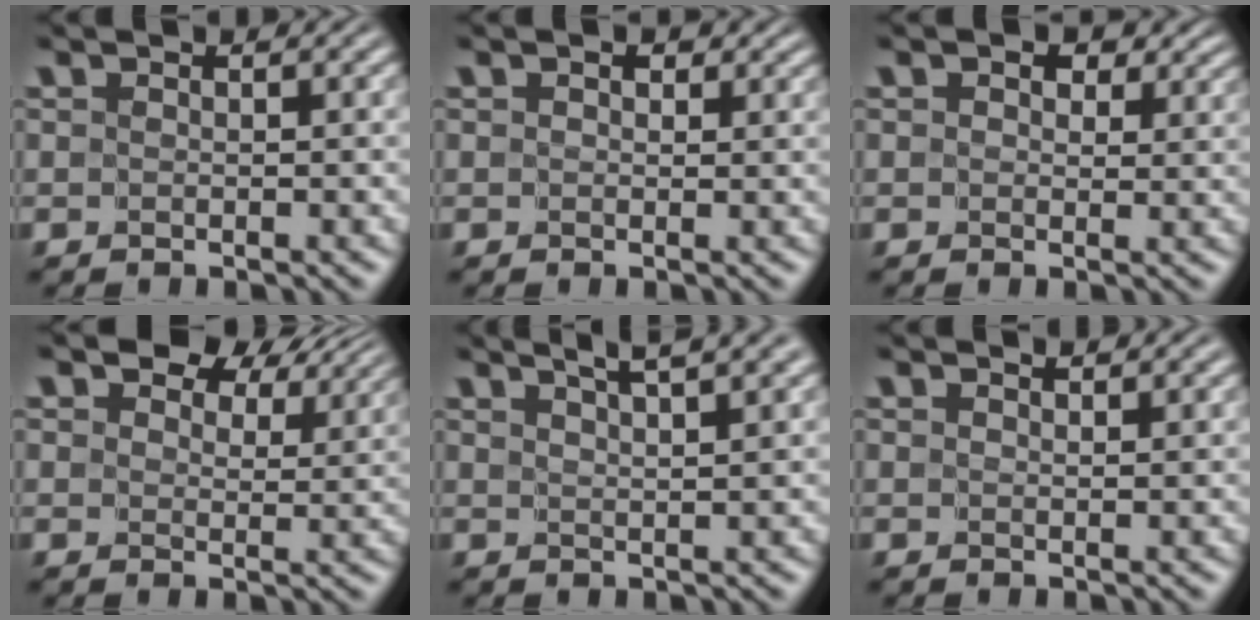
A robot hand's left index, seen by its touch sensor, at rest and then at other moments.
{"total": 1.0, "force": [0.5, 0.7, 0.6], "torque": [-0.005, -0.001, 0.008]}
{"total": 3.6, "force": [1.9, 2.2, 2.1], "torque": [-0.024, -0.002, 0.015]}
{"total": 7.0, "force": [5.1, 3.3, 3.4], "torque": [-0.054, 0.002, 0.067]}
{"total": 4.7, "force": [3.7, 0.9, 2.8], "torque": [-0.011, 0.023, 0.029]}
{"total": 1.2, "force": [1.1, 0.1, 0.4], "torque": [-0.003, 0.000, 0.016]}